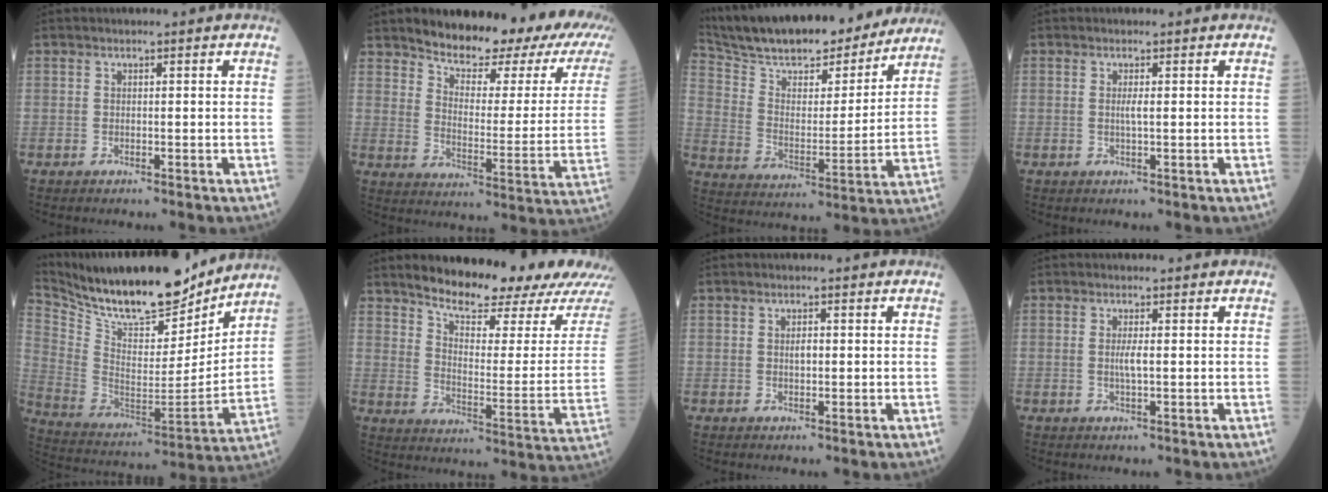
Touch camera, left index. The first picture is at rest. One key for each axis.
{"total": 18.6, "fx": 14.1, "fy": 5.0, "fz": 11.0, "tx": -0.139, "ty": -0.022, "tz": 0.175}
{"total": 23.4, "fx": 20.8, "fy": 5.2, "fz": 9.4, "tx": -0.163, "ty": 0.000, "tz": 0.313}
{"total": 1.0, "fx": -0.2, "fy": 0.0, "fz": 0.9, "tx": -0.023, "ty": -0.004, "tz": -0.006}
{"total": 22.9, "fx": 20.0, "fy": 5.3, "fz": 9.7, "tx": -0.193, "ty": -0.017, "tz": 0.329}
{"total": 17.9, "fx": 15.7, "fy": 2.3, "fz": 8.2, "tx": -0.116, "ty": -0.049, "tz": 0.209}
{"total": 1.1, "fx": -0.2, "fy": 0.5, "fz": 1.0, "tx": -0.018, "ty": -0.003, "tz": -0.004}
{"total": 1.6, "fx": -0.3, "fy": 0.1, "fz": 1.6, "tx": -0.036, "ty": -0.005, "tz": -0.006}